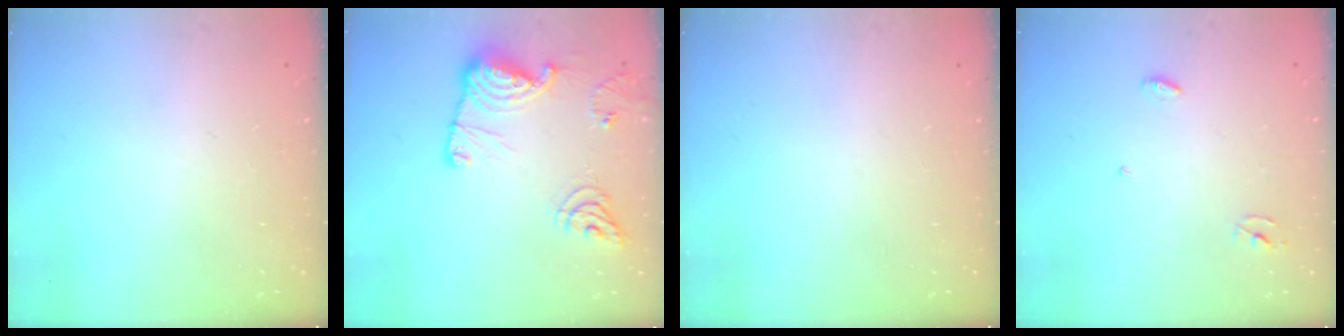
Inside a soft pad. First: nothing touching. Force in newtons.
{"total": 16.6, "press": 16.5, "slide": 1.8}
{"total": 0.0}
{"total": 3.3, "press": 3.3, "slide": 0.3}